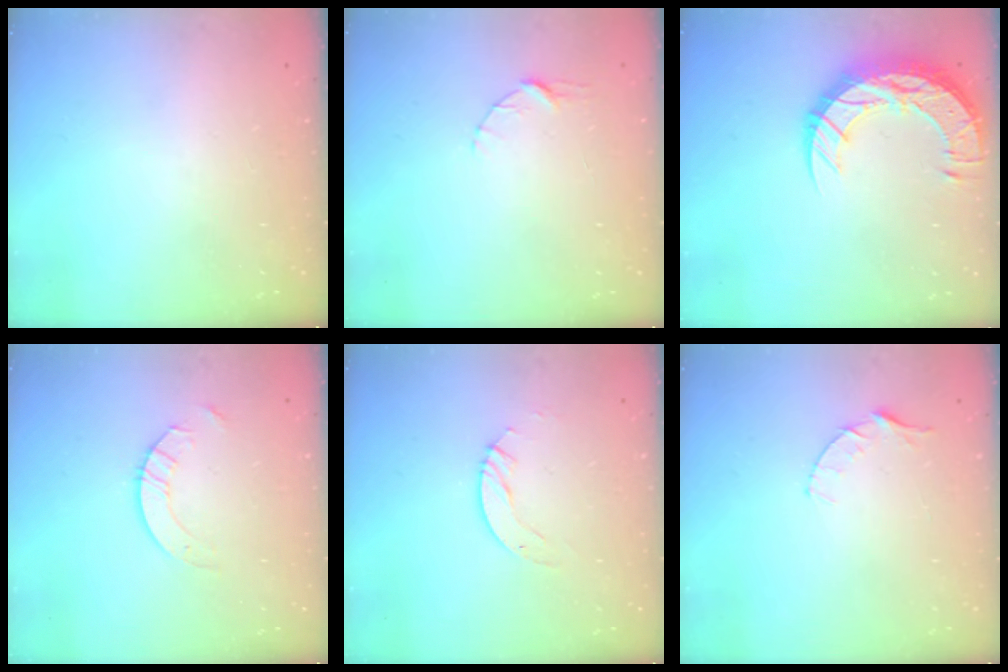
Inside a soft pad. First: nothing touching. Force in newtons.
{"total": 3.8, "press": 3.8, "slide": 0.4}
{"total": 16.8, "press": 16.7, "slide": 1.1}
{"total": 4.9, "press": 4.9, "slide": 0.5}
{"total": 3.0, "press": 3.0, "slide": 0.2}
{"total": 4.1, "press": 4.0, "slide": 0.4}